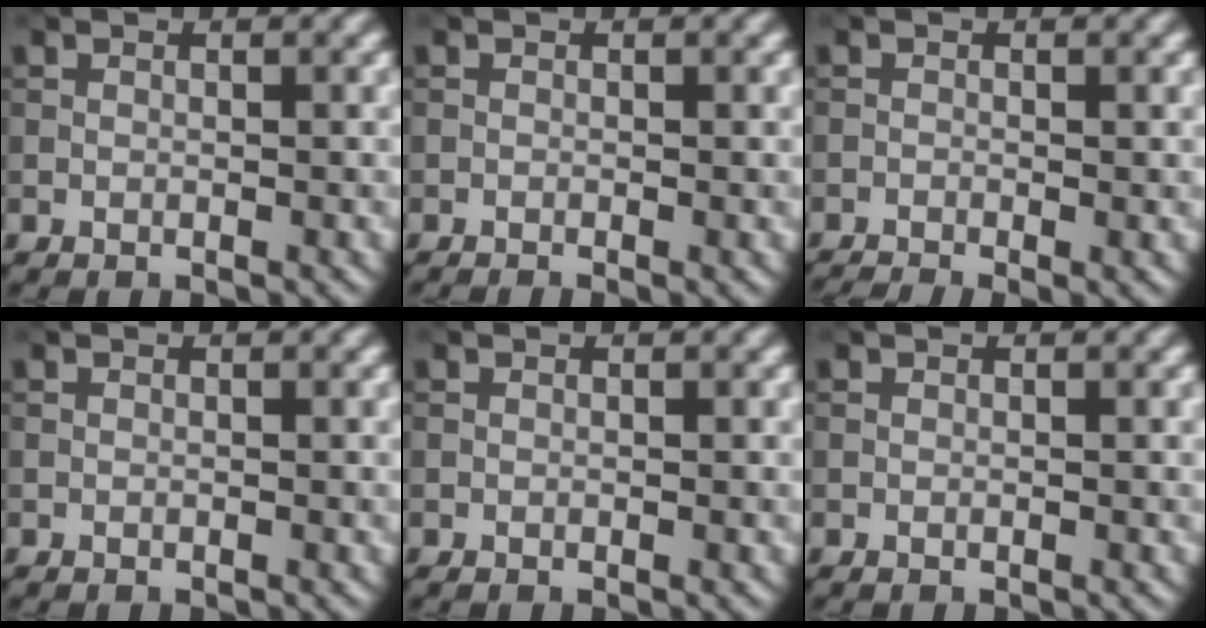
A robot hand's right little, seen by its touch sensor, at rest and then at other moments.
{"total": 0.8, "force": [-0.4, 0.2, 0.7], "torque": [-0.008, -0.005, -0.009]}
{"total": 2.0, "force": [-1.4, 0.3, 1.4], "torque": [-0.026, -0.004, -0.031]}
{"total": 0.0}
{"total": 0.0}
{"total": 0.0}